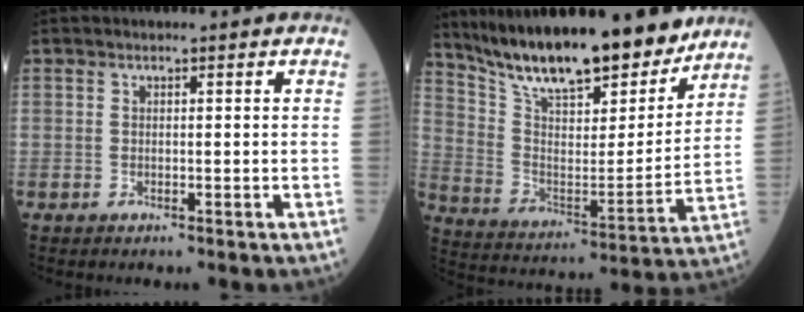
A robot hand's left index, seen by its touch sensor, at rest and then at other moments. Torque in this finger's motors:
{"motor_torque": [0.35, -0.56, 0.52, 0.10]}